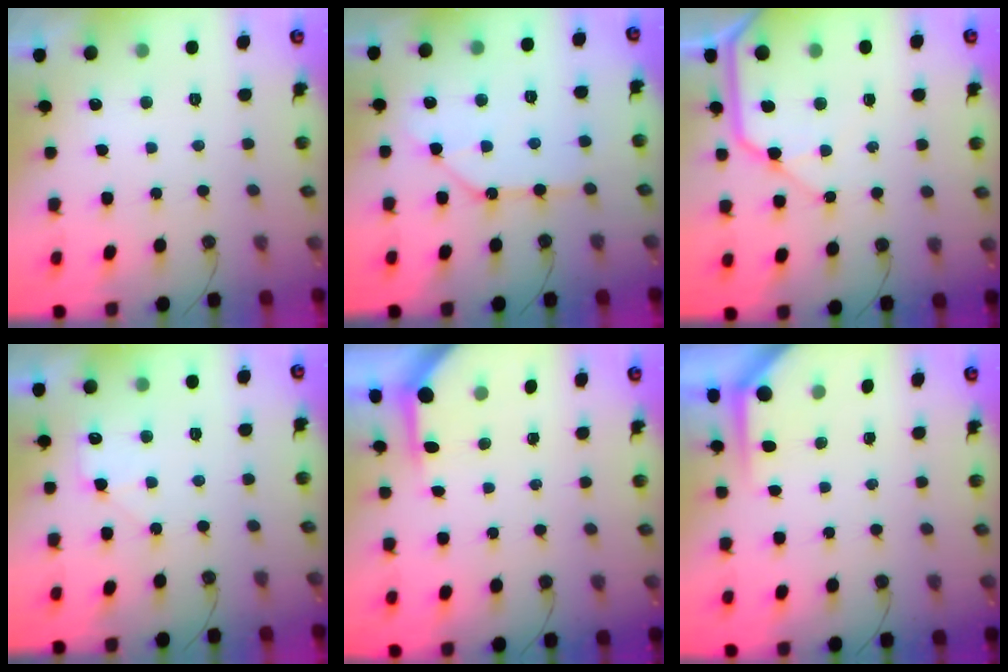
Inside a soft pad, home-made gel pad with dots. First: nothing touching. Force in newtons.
{"total": 10.1, "press": 10.0, "slide": 1.3}
{"total": 10.2, "press": 10.1, "slide": 1.4}
{"total": 5.6, "press": 5.6, "slide": 1.0}
{"total": 4.0, "press": 4.0, "slide": 0.3}
{"total": 4.0, "press": 4.0, "slide": 0.2}